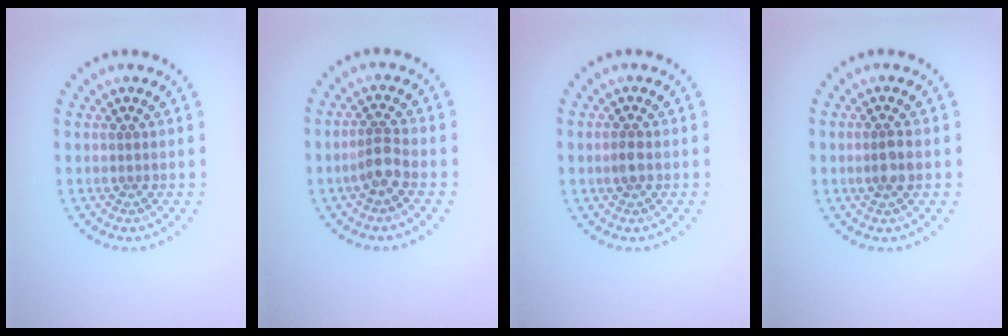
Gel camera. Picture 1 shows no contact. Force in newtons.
{"total": 2.0, "press": 1.7, "slide": 1.1}
{"total": 1.3, "press": 1.3, "slide": 0.2}
{"total": 1.8, "press": 1.6, "slide": 0.7}